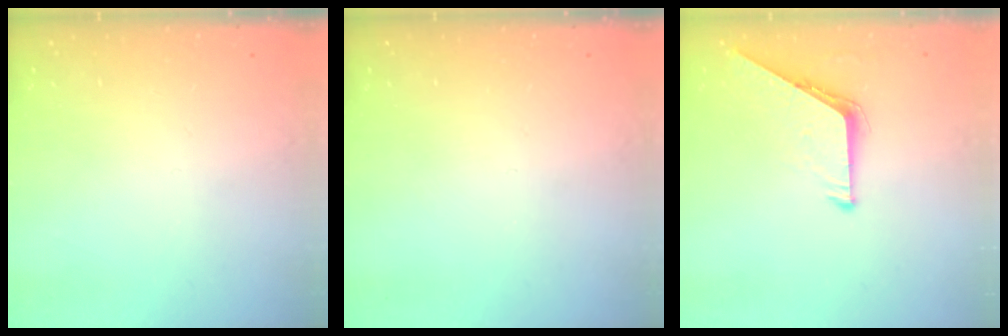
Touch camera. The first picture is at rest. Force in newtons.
{"total": 0.0}
{"total": 6.5, "press": 6.4, "slide": 0.5}